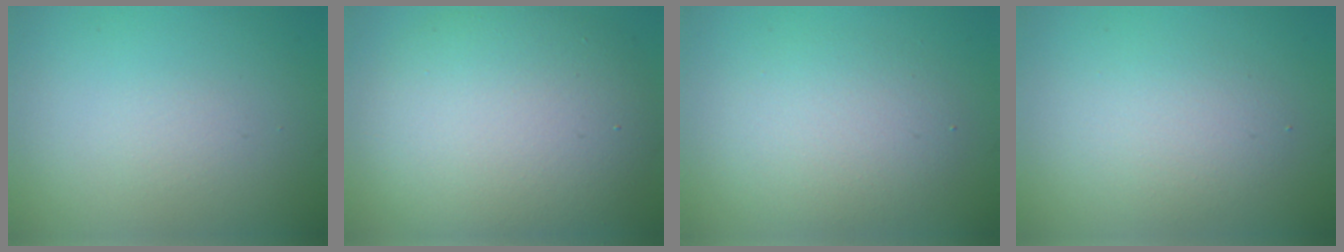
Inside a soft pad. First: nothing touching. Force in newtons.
{"total": 9.9, "press": 9.9, "slide": 1.0}
{"total": 3.8, "press": 3.8, "slide": 0.2}
{"total": 2.6, "press": 2.6, "slide": 0.2}